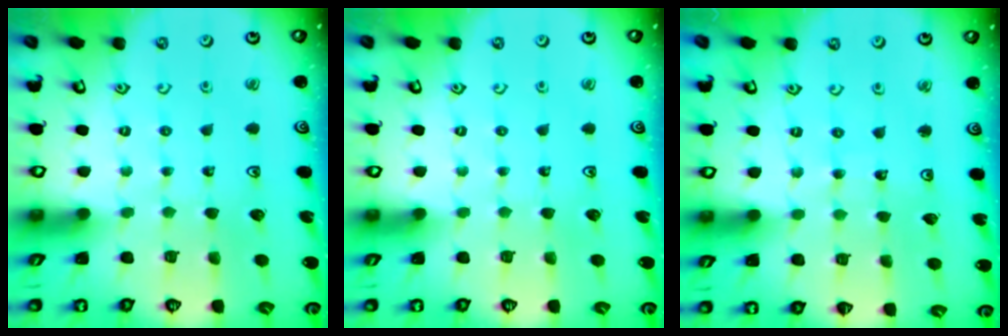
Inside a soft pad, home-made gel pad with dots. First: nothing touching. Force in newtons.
{"total": 0.0}
{"total": 5.0, "press": 5.0, "slide": 0.4}